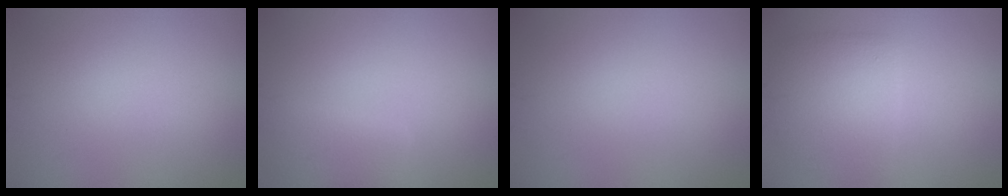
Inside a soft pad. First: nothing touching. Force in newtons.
{"total": 2.7, "press": 2.7, "slide": 0.0}
{"total": 0.0}
{"total": 4.6, "press": 4.6, "slide": 0.1}